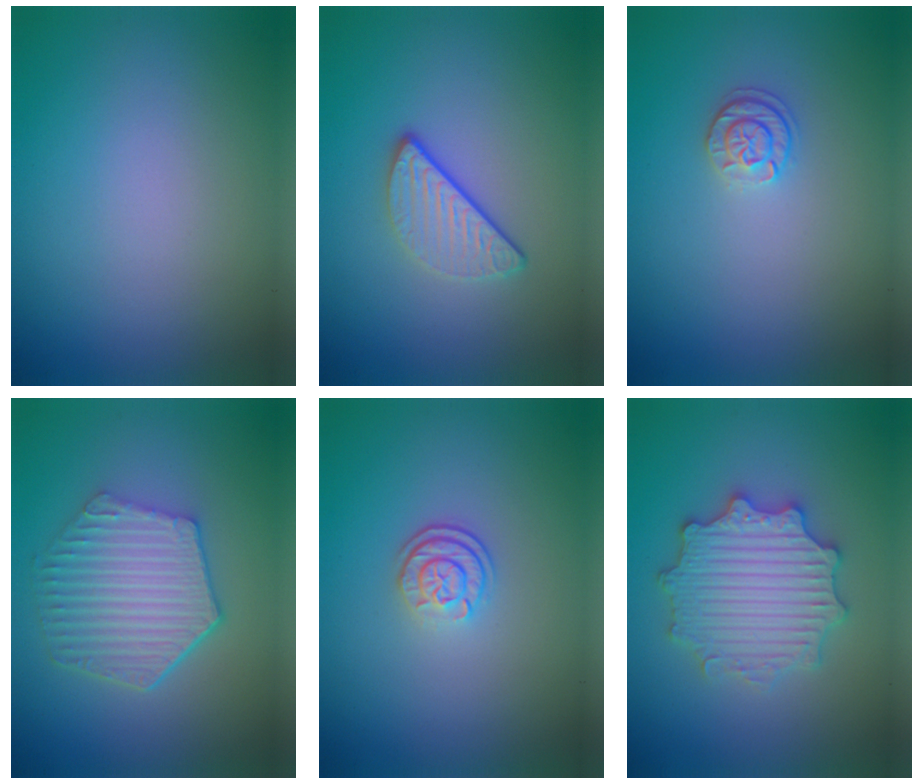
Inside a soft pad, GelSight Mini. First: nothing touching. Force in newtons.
{"total": 3.0, "press": 2.3, "slide": 1.8}
{"total": 1.7, "press": 1.6, "slide": 0.4}
{"total": 6.1, "press": 4.7, "slide": 4.0}
{"total": 2.3, "press": 1.9, "slide": 1.4}
{"total": 5.6, "press": 5.5, "slide": 1.0}